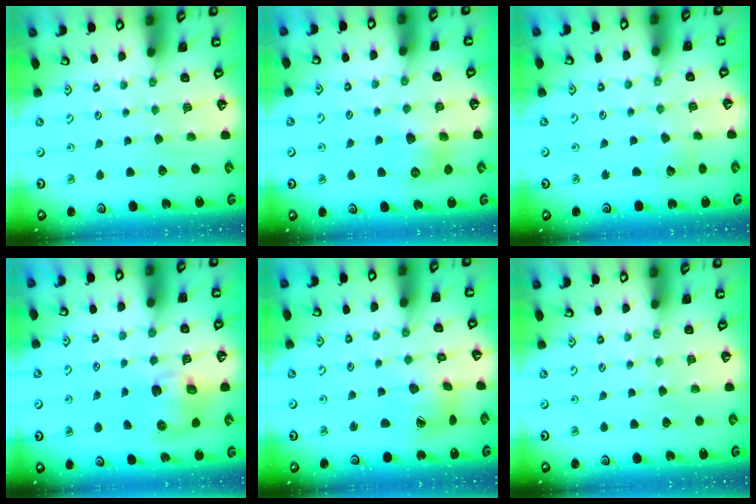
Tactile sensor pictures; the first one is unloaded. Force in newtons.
{"total": 7.1, "press": 7.0, "slide": 0.4}
{"total": 3.6, "press": 3.6, "slide": 0.3}
{"total": 8.9, "press": 8.8, "slide": 1.4}
{"total": 9.1, "press": 9.0, "slide": 1.2}
{"total": 0.0}